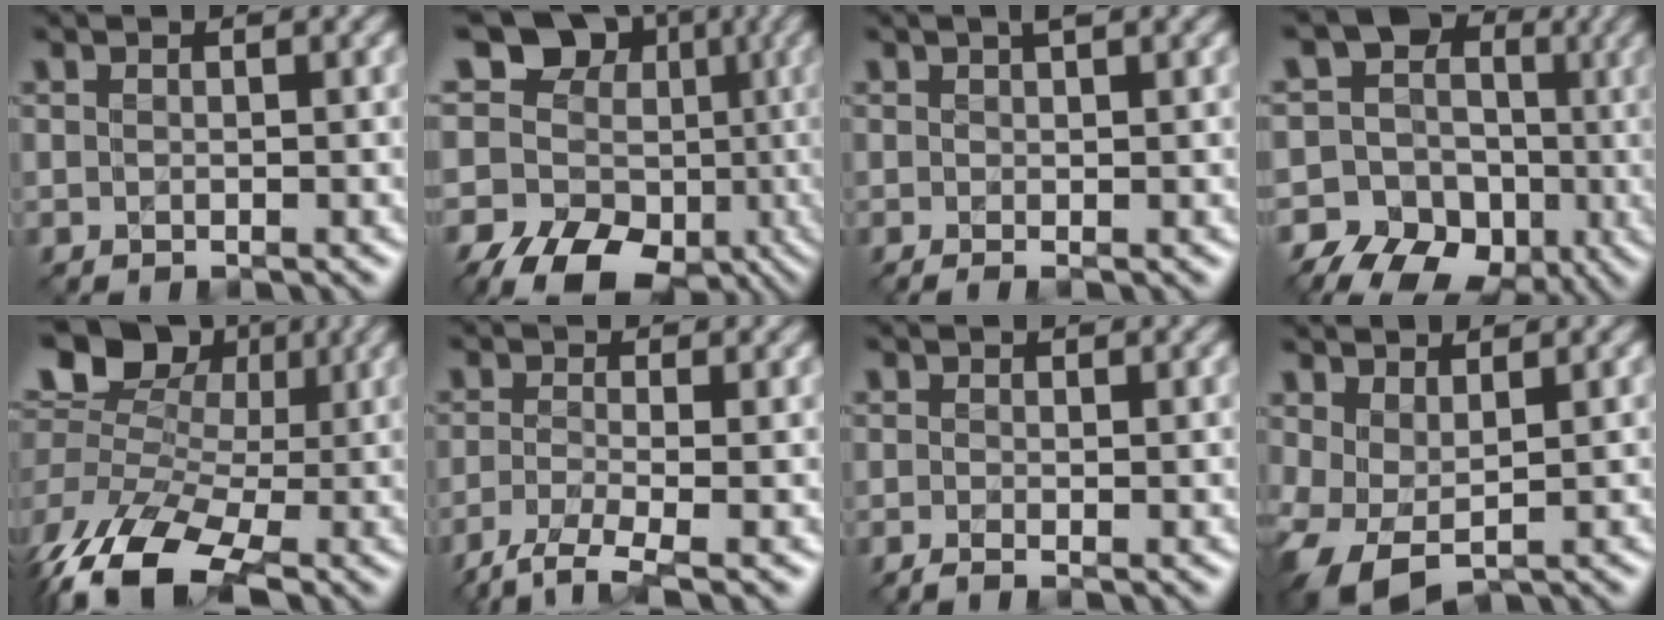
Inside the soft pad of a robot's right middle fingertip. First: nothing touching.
{"total": 13.5, "force": [-2.4, 11.3, 7.0], "torque": [-0.115, 0.001, -0.019]}
{"total": 2.7, "force": [0.5, 0.8, 2.5], "torque": [-0.026, 0.006, 0.002]}
{"total": 17.6, "force": [-5.2, 16.0, 5.2], "torque": [-0.098, 0.002, -0.097]}
{"total": 13.4, "force": [-2.4, 9.1, 9.6], "torque": [-0.189, 0.023, -0.047]}
{"total": 3.6, "force": [-2.0, 0.9, 2.9], "torque": [-0.058, -0.005, -0.050]}
{"total": 0.7, "force": [-0.2, 0.2, 0.7], "torque": [-0.011, -0.003, -0.011]}
{"total": 4.0, "force": [0.1, 2.2, 3.4], "torque": [-0.086, -0.003, 0.007]}